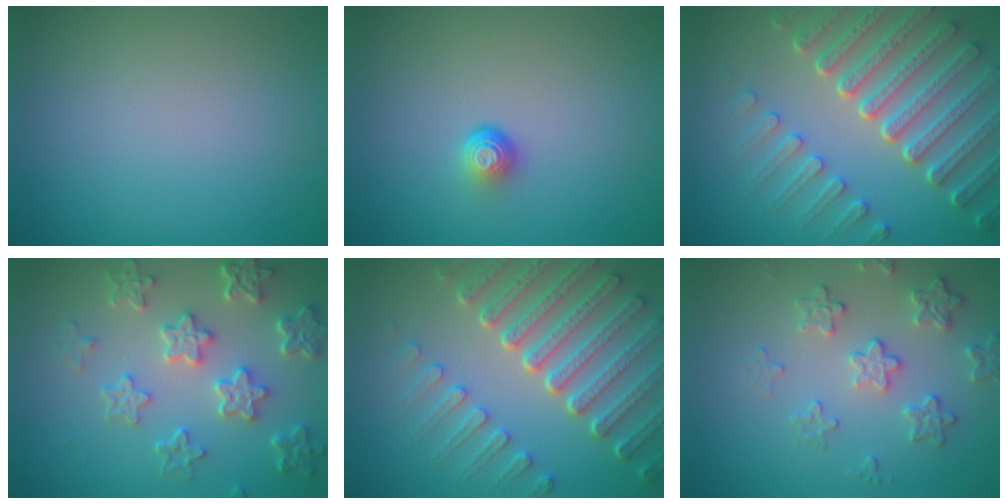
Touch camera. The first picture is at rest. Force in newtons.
{"total": 1.7, "press": 1.0, "slide": 1.4}
{"total": 8.1, "press": 6.0, "slide": 5.4}
{"total": 5.5, "press": 4.4, "slide": 3.3}
{"total": 8.1, "press": 6.0, "slide": 5.4}
{"total": 3.0, "press": 2.9, "slide": 0.9}